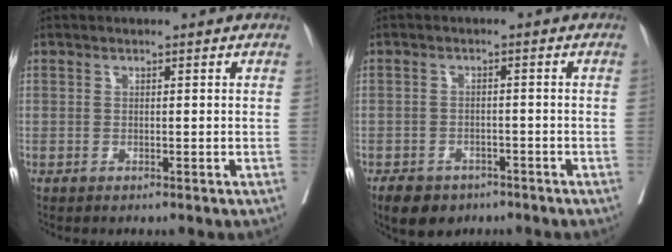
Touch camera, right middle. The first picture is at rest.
{"total": 5.8, "force": [-4.2, 3.4, 2.0], "torque": [-0.029, 0.000, -0.061]}